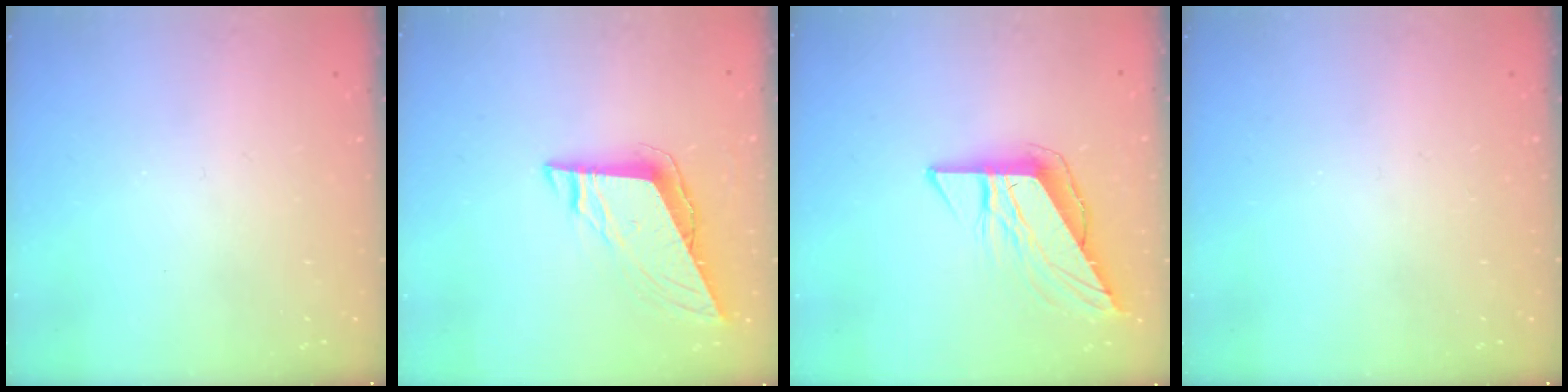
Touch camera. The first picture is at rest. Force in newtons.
{"total": 8.3, "press": 8.2, "slide": 1.5}
{"total": 9.3, "press": 9.3, "slide": 0.5}
{"total": 0.0}